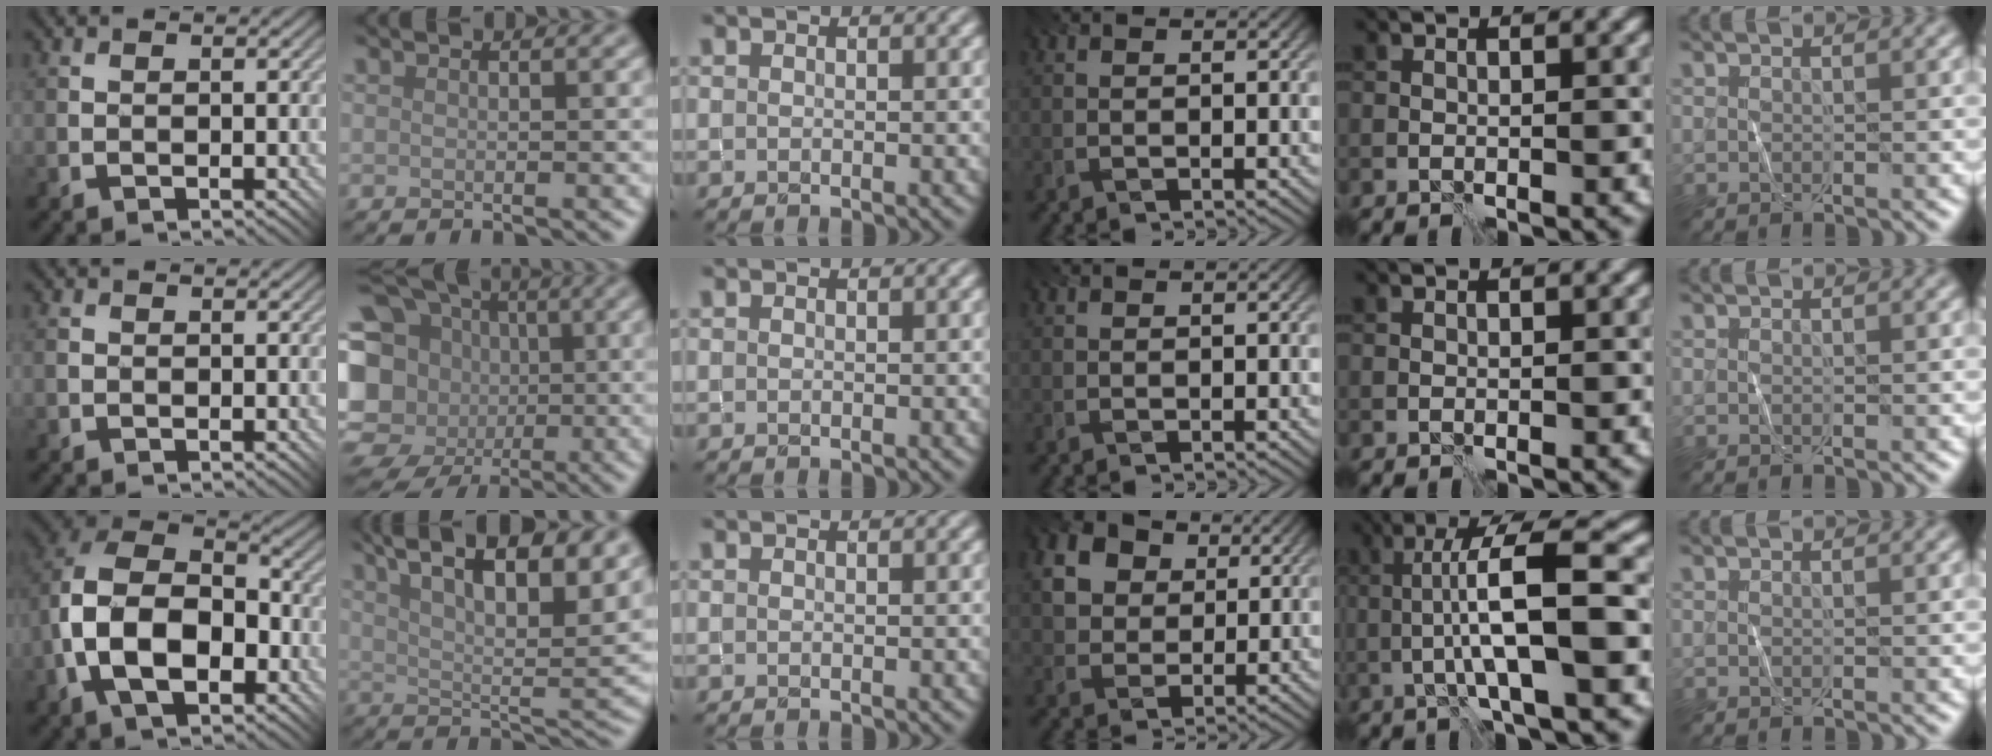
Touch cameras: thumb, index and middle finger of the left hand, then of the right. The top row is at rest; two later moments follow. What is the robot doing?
{"motion": "fold", "object": "shorts"}